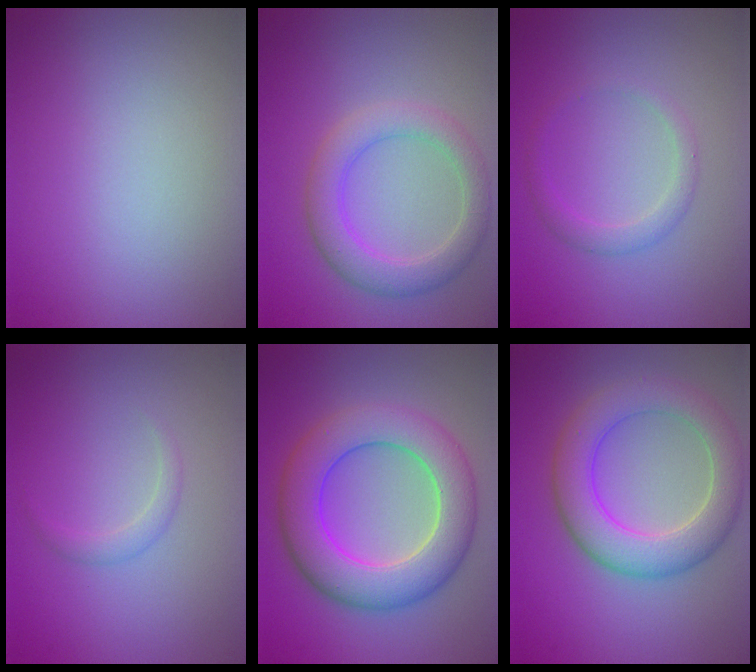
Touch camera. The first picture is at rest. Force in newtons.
{"total": 4.1, "press": 4.1, "slide": 0.2}
{"total": 1.7, "press": 1.7, "slide": 0.0}
{"total": 1.1, "press": 1.1, "slide": 0.1}
{"total": 8.3, "press": 8.3, "slide": 0.4}
{"total": 6.2, "press": 6.2, "slide": 0.3}